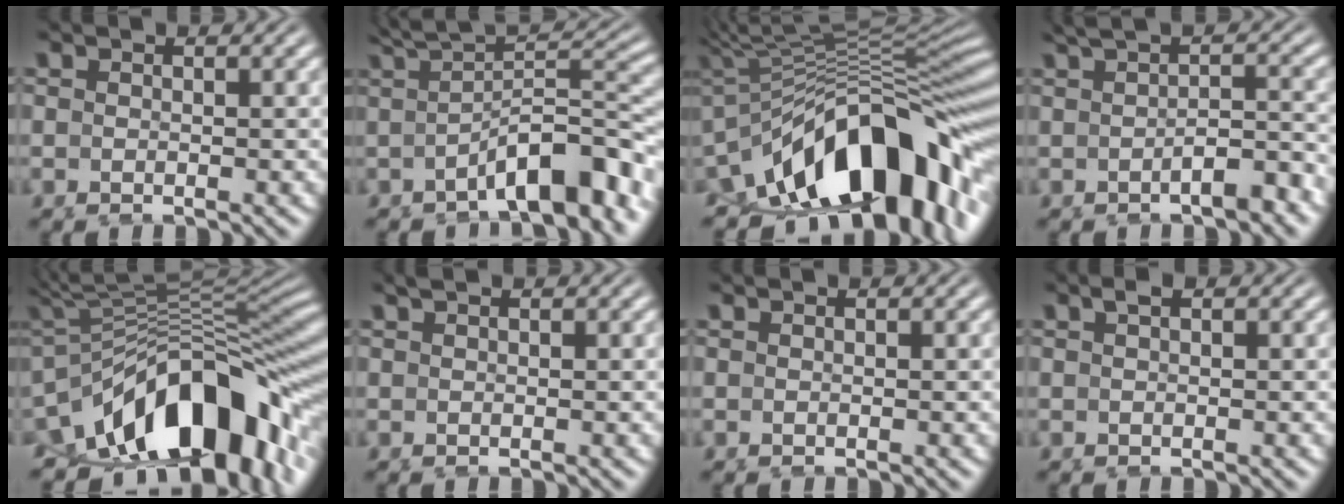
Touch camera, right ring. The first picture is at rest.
{"total": 6.7, "force": [-1.2, 1.9, 6.3], "torque": [-0.080, 0.006, -0.017]}
{"total": 16.7, "force": [-5.2, 8.9, 13.1], "torque": [-0.208, -0.031, -0.058]}
{"total": 2.9, "force": [-0.2, 0.3, 2.9], "torque": [-0.034, 0.011, -0.009]}
{"total": 17.5, "force": [-6.6, 10.0, 12.7], "torque": [-0.198, -0.044, -0.076]}
{"total": 0.8, "force": [0.5, -0.6, 0.0], "torque": [0.002, -0.001, 0.012]}
{"total": 0.0}
{"total": 0.7, "force": [0.3, -0.4, 0.5], "torque": [-0.007, 0.002, 0.007]}